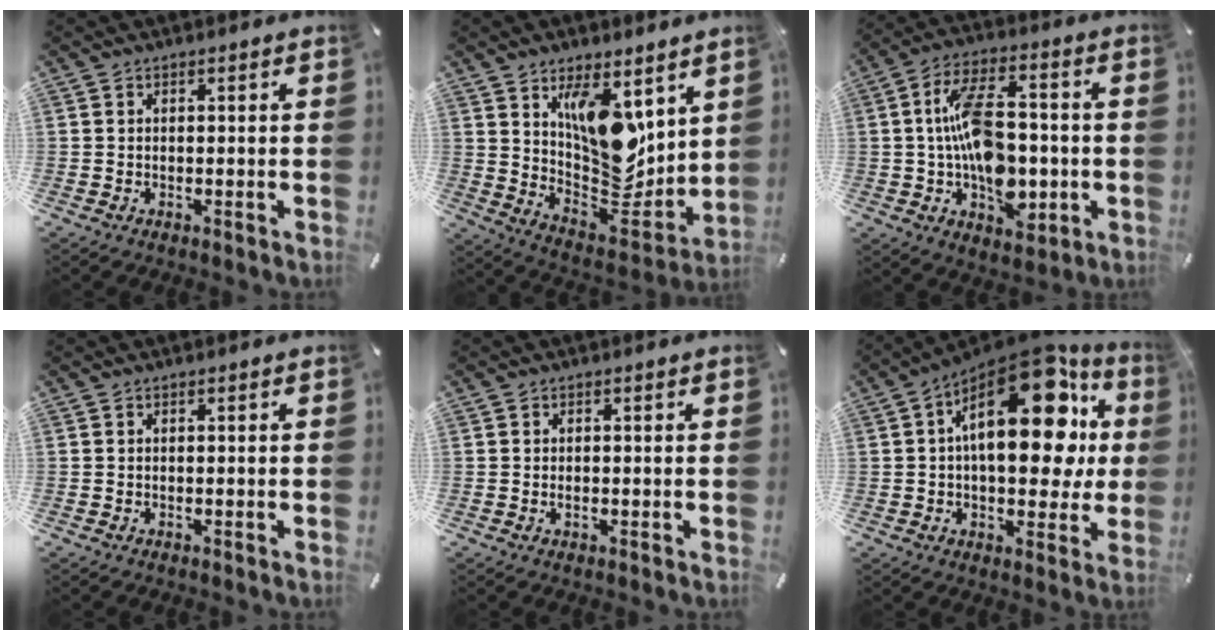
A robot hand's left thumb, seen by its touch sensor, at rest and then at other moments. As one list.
[{"total": 15.1, "force": [6.4, 9.1, 10.2], "torque": [-0.147, -0.064, 0.125]}, {"total": 16.3, "force": [-1.9, 10.1, 12.7], "torque": [-0.239, 0.014, -0.031]}, {"total": 0.0}, {"total": 0.9, "force": [-0.1, 0.4, 0.8], "torque": [-0.017, 0.001, -0.002]}, {"total": 25.2, "force": [7.6, 12.9, 20.3], "torque": [-0.296, -0.052, 0.123]}]